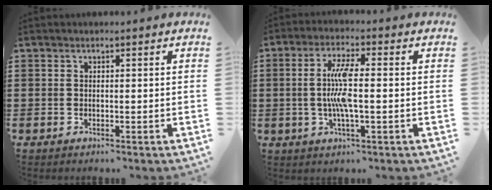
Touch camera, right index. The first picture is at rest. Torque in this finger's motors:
{"motor_torque": [0.92, -0.58, 0.76, 0.18]}